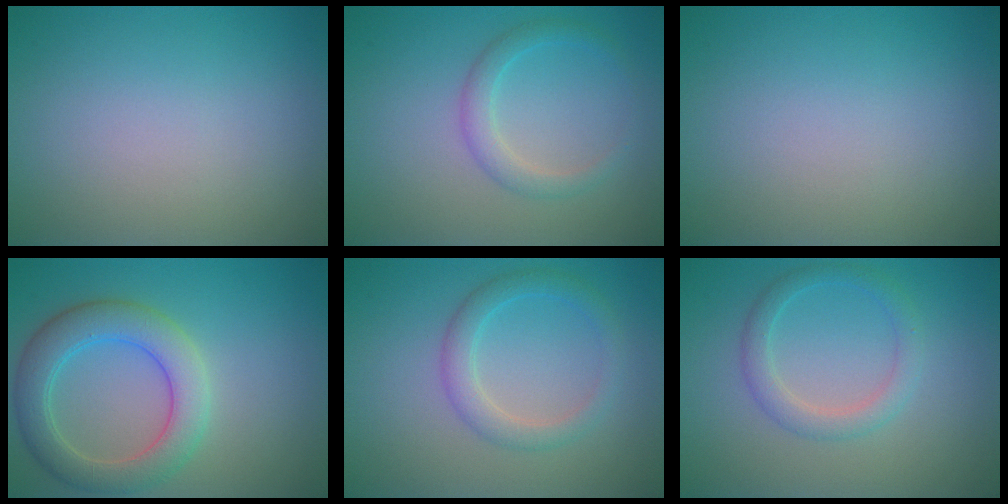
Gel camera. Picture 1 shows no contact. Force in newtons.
{"total": 2.1, "press": 2.1, "slide": 0.1}
{"total": 0.0}
{"total": 5.4, "press": 5.4, "slide": 0.2}
{"total": 2.6, "press": 2.6, "slide": 0.1}
{"total": 2.4, "press": 2.4, "slide": 0.1}